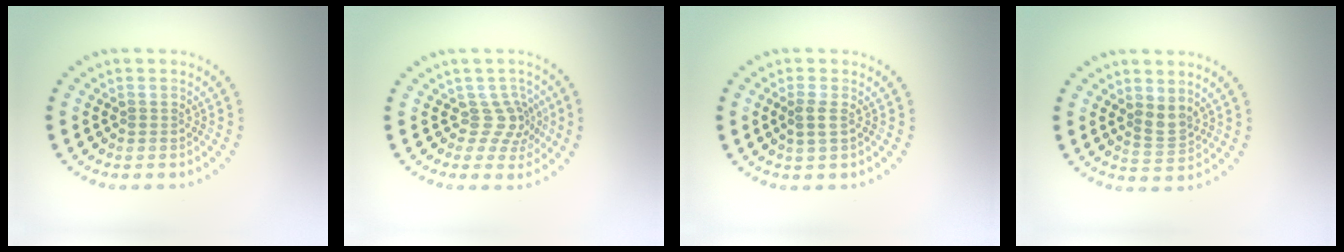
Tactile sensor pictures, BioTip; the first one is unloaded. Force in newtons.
{"total": 2.7, "press": 2.0, "slide": 1.8}
{"total": 1.4, "press": 1.3, "slide": 0.5}
{"total": 2.0, "press": 1.7, "slide": 1.2}